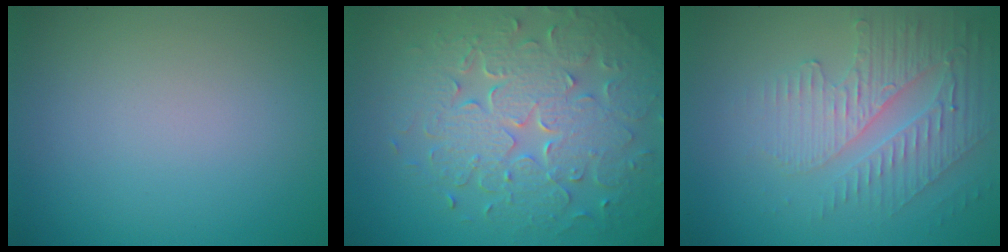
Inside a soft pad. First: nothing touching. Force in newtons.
{"total": 8.3, "press": 6.0, "slide": 5.8}
{"total": 3.9, "press": 3.5, "slide": 1.7}